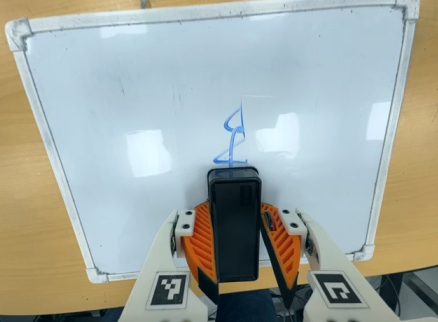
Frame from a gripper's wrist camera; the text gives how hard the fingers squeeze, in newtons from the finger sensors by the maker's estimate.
{"total": 7.3, "left": 7.9, "right": 6.7}